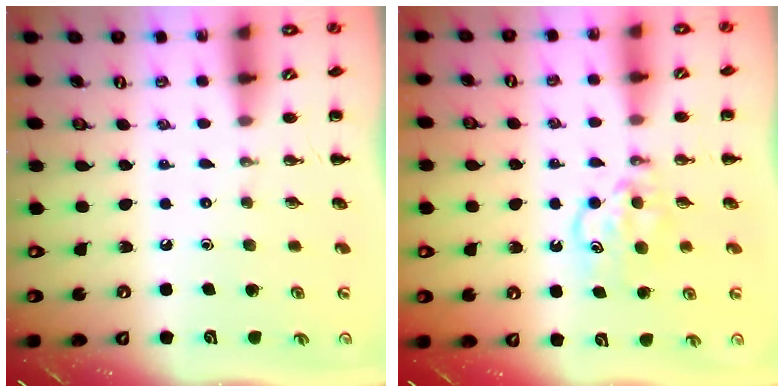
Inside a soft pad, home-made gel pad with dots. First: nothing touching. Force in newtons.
{"total": 6.1, "press": 5.9, "slide": 1.6}